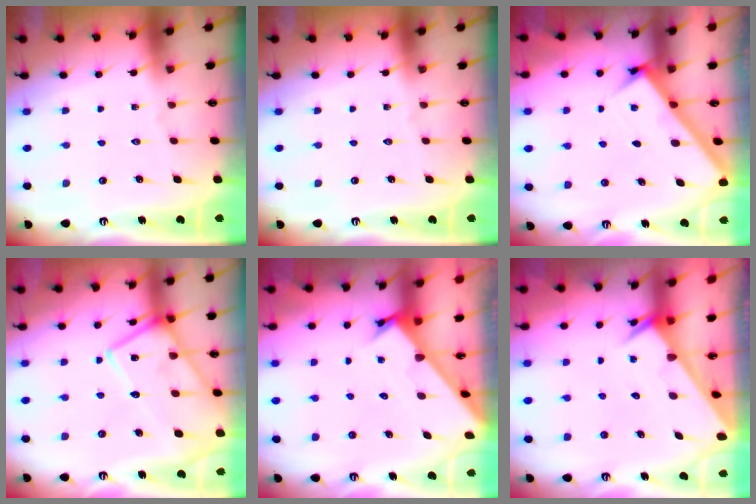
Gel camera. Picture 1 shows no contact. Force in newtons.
{"total": 0.0}
{"total": 3.0, "press": 3.0, "slide": 0.2}
{"total": 17.0, "press": 17.0, "slide": 1.4}
{"total": 2.4, "press": 2.4, "slide": 0.1}
{"total": 2.5, "press": 2.5, "slide": 0.1}